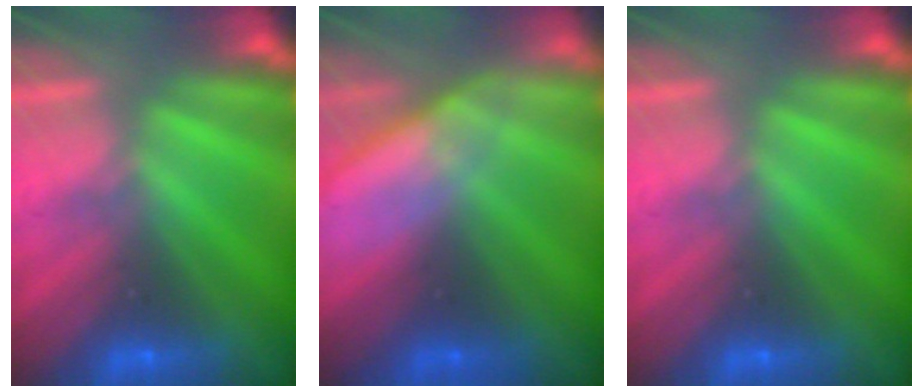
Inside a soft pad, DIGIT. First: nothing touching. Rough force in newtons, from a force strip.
{"total": 2.9}
{"total": 0.0}